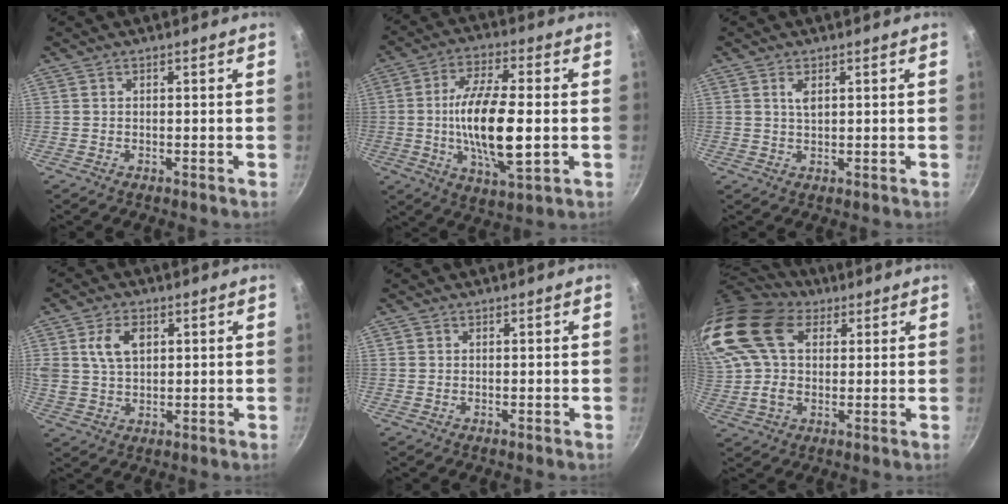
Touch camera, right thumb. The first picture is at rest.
{"total": 16.0, "force": [-1.1, 5.6, 14.9], "torque": [-0.279, 0.003, -0.023]}
{"total": 2.0, "force": [0.8, 1.0, 1.6], "torque": [-0.027, -0.004, 0.016]}
{"total": 7.7, "force": [2.5, 5.1, 5.2], "torque": [-0.087, -0.003, 0.044]}
{"total": 0.6, "force": [0.2, 0.6, 0.1], "torque": [0.001, -0.001, 0.000]}
{"total": 21.9, "force": [9.2, 14.3, 13.8], "torque": [-0.297, 0.025, 0.167]}